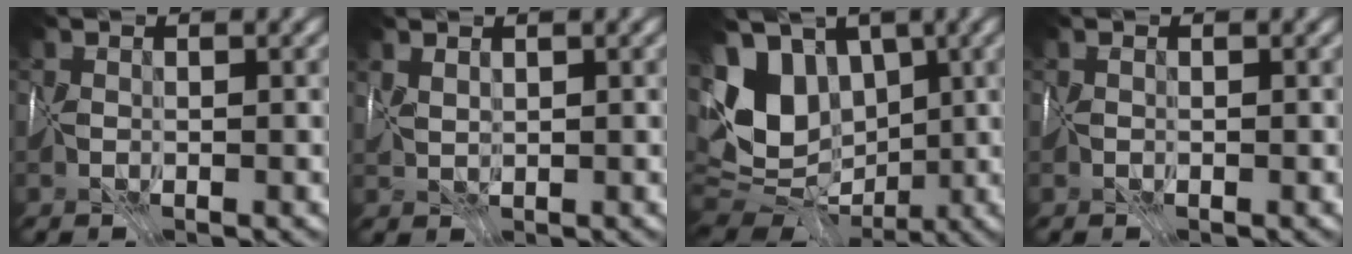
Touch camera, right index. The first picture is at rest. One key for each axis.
{"total": 1.4, "fx": 1.3, "fy": -0.3, "fz": -0.3, "tx": -0.003, "ty": 0.008, "tz": 0.027}
{"total": 8.3, "fx": 1.5, "fy": 6.2, "fz": 5.3, "tx": -0.112, "ty": 0.006, "tz": 0.013}
{"total": 0.0}